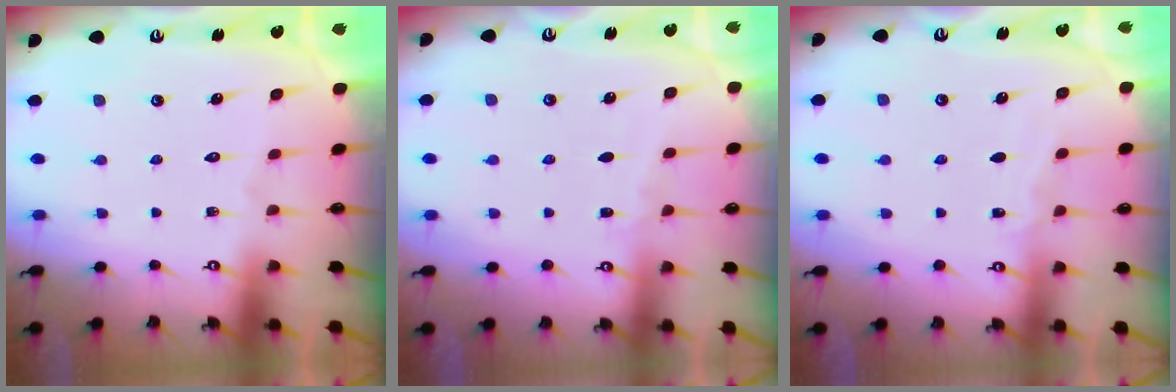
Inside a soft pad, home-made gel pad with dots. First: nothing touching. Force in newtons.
{"total": 2.6, "press": 2.5, "slide": 0.4}
{"total": 3.7, "press": 3.6, "slide": 0.5}